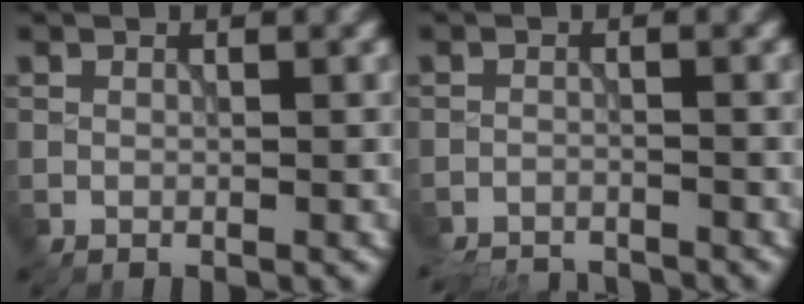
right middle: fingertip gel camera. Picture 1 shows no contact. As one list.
[{"total": 6.6, "force": [-6.4, 1.1, 1.1], "torque": [-0.017, -0.015, -0.100]}]